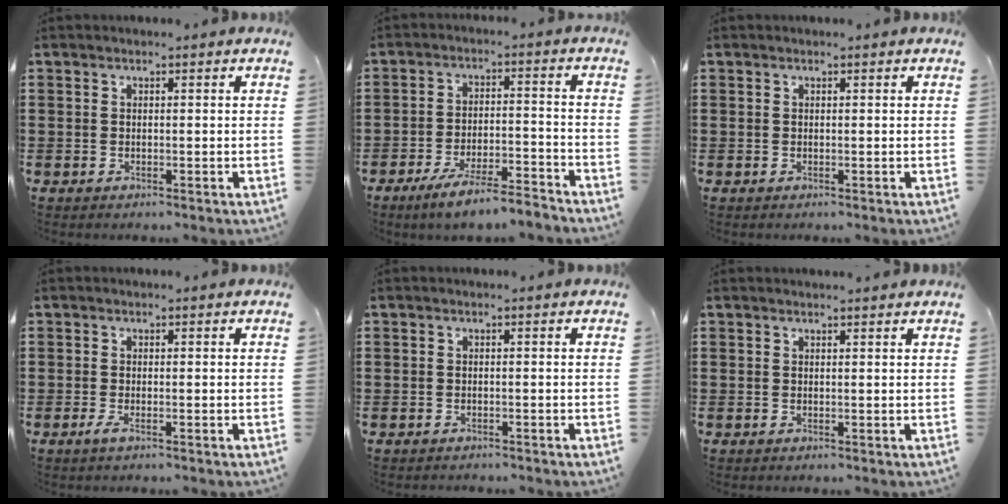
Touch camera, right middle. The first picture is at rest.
{"total": 6.0, "force": [-5.4, 0.1, 2.8], "torque": [-0.056, -0.008, -0.103]}
{"total": 0.0}
{"total": 1.1, "force": [-0.4, 0.1, 1.0], "torque": [-0.025, -0.005, -0.010]}
{"total": 0.6, "force": [-0.6, 0.1, -0.1], "torque": [0.002, 0.002, -0.013]}
{"total": 0.6, "force": [0.6, 0.0, 0.1], "torque": [0.004, -0.005, 0.011]}